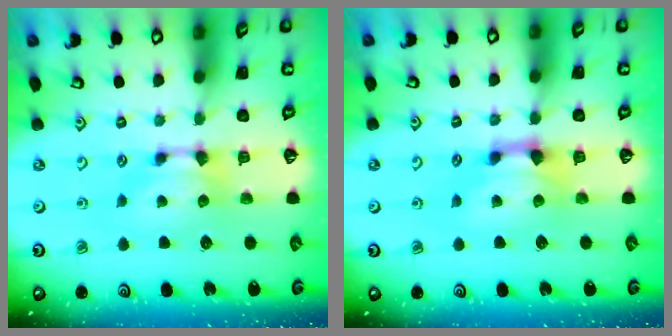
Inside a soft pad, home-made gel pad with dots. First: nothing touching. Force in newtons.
{"total": 1.9, "press": 1.3, "slide": 1.4}